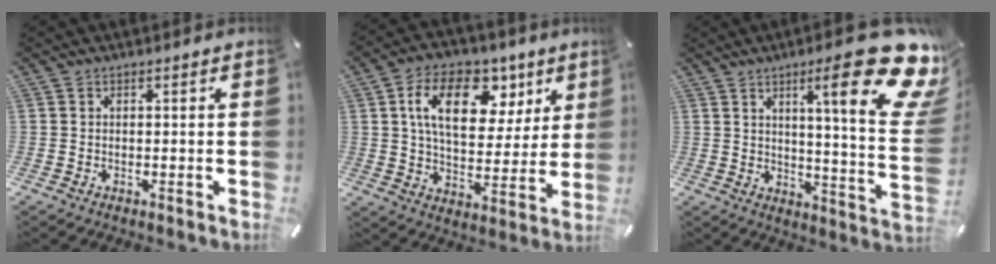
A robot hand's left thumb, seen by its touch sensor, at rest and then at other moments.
{"total": 17.7, "force": [7.2, 10.9, 11.8], "torque": [-0.190, -0.011, 0.125]}
{"total": 24.2, "force": [12.0, 5.1, 20.4], "torque": [-0.289, -0.079, 0.180]}